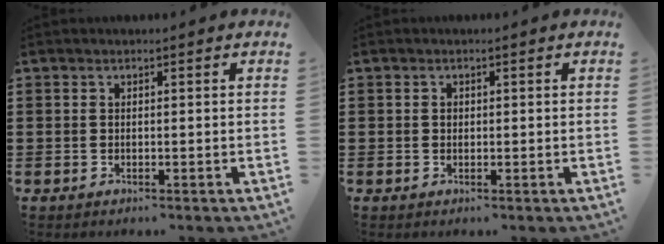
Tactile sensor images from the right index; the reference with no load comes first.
{"total": 0.6, "force": [0.1, 0.5, 0.3], "torque": [-0.008, 0.002, 0.002]}